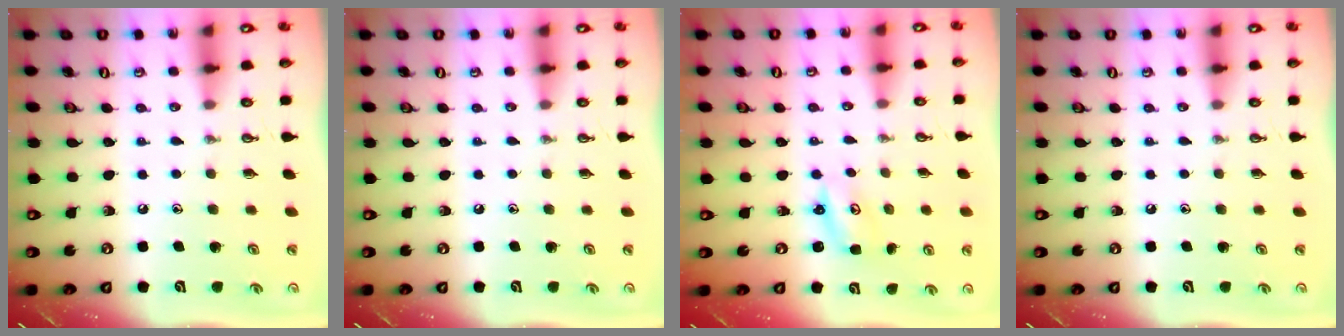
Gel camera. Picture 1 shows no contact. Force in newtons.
{"total": 0.0}
{"total": 2.6, "press": 2.5, "slide": 0.3}
{"total": 0.0}